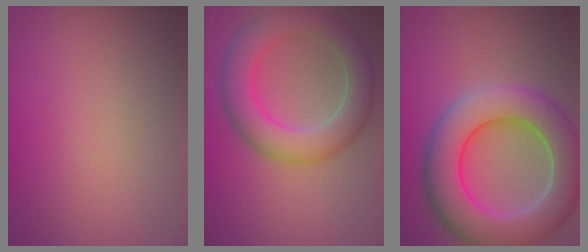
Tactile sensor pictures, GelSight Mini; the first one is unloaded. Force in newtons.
{"total": 6.3, "press": 6.3, "slide": 0.3}
{"total": 10.2, "press": 10.2, "slide": 0.6}